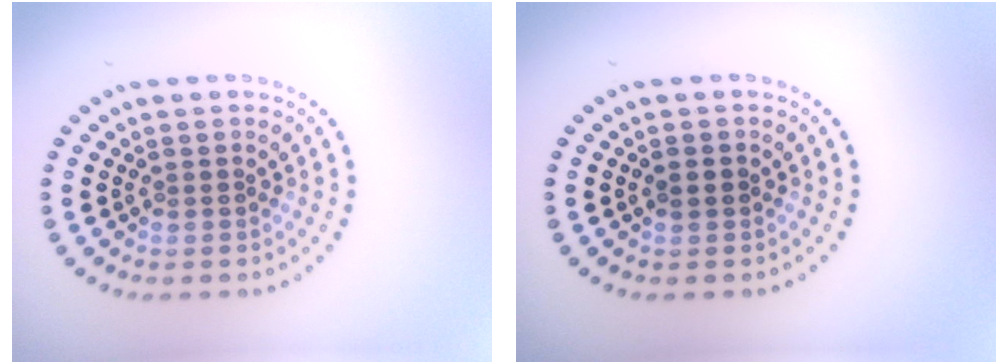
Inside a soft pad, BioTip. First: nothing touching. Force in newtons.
{"total": 1.2, "press": 1.2, "slide": 0.1}